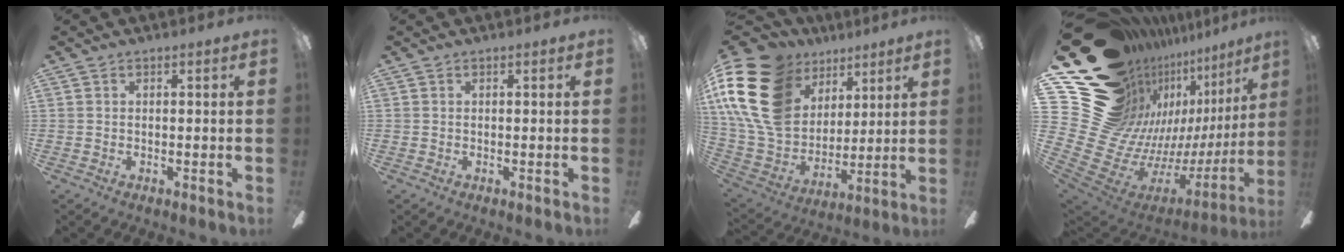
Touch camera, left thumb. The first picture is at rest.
{"total": 0.0}
{"total": 23.7, "force": [10.6, 16.7, 13.1], "torque": [-0.303, -0.041, 0.202]}
{"total": 24.5, "force": [11.5, 15.8, 14.7], "torque": [-0.266, -0.147, 0.282]}